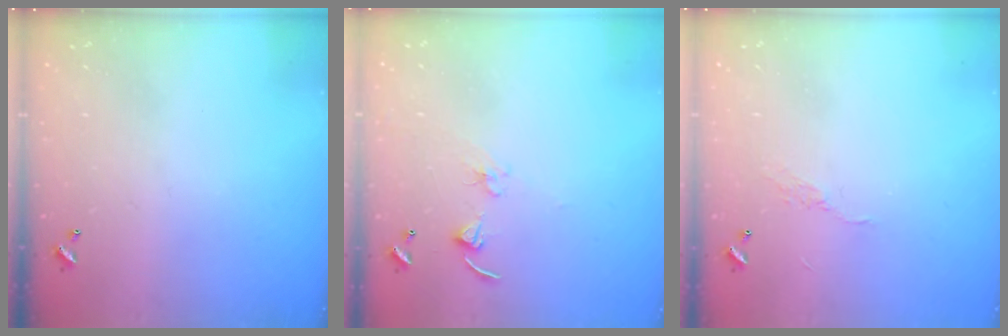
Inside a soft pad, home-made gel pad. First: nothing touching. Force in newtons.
{"total": 2.7, "press": 2.7, "slide": 0.2}
{"total": 6.6, "press": 6.6, "slide": 0.7}